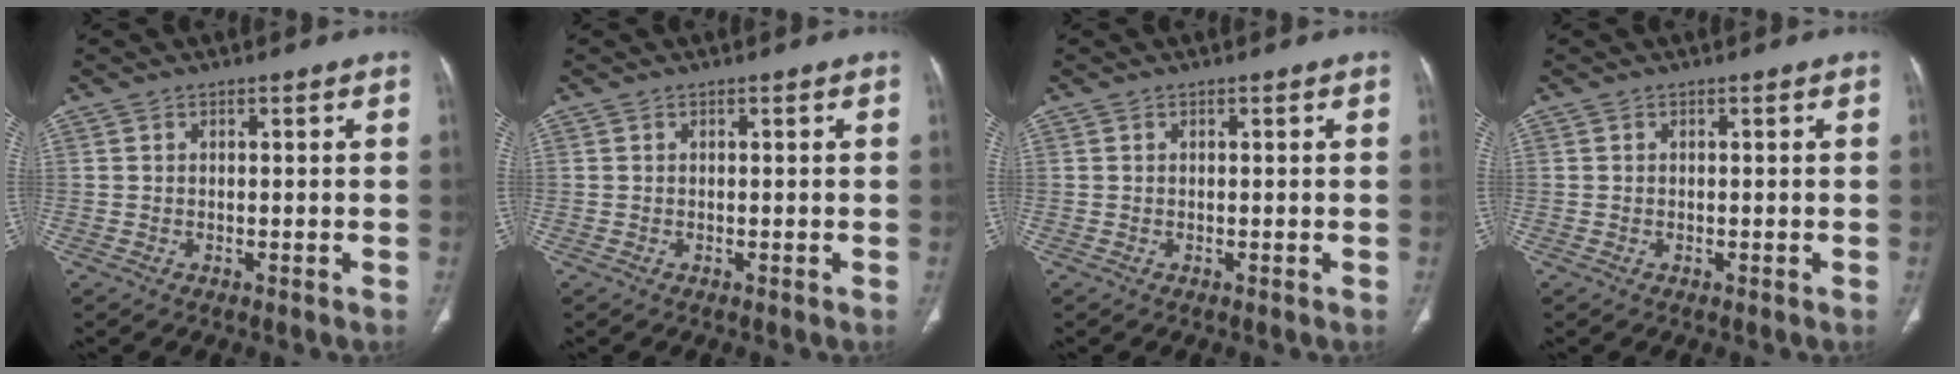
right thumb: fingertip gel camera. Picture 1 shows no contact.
{"total": 0.0}
{"total": 0.0}
{"total": 0.0}